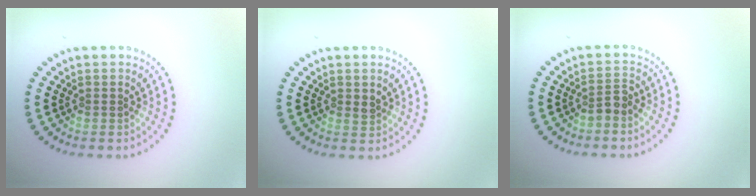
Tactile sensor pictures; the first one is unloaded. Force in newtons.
{"total": 0.8, "press": 0.8, "slide": 0.2}
{"total": 1.4, "press": 1.1, "slide": 1.0}